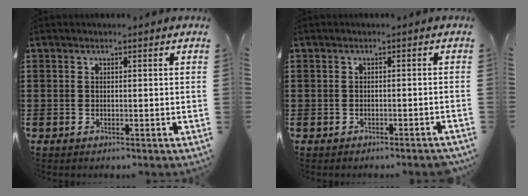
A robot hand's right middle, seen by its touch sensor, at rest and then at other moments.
{"total": 0.8, "force": [-0.8, 0.0, 0.1], "torque": [-0.003, 0.000, -0.017]}